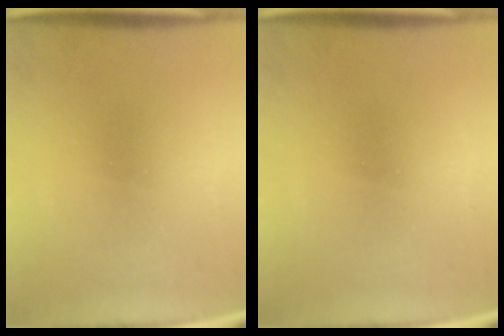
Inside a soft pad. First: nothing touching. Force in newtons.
{"total": 0.0}